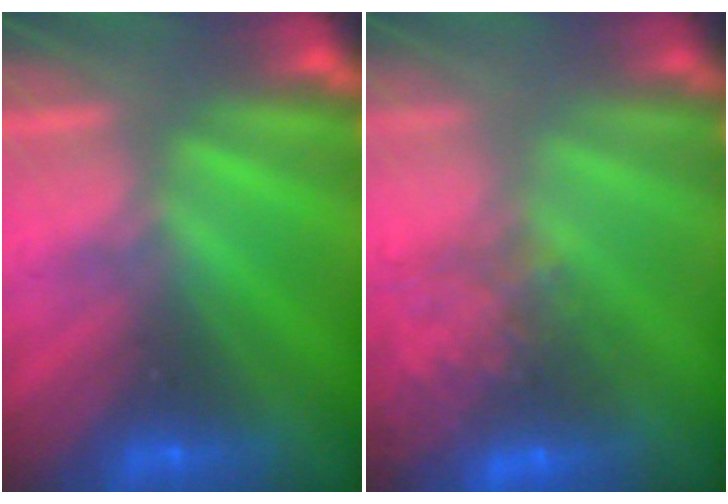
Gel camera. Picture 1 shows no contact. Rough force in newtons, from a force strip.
{"total": 8.1}